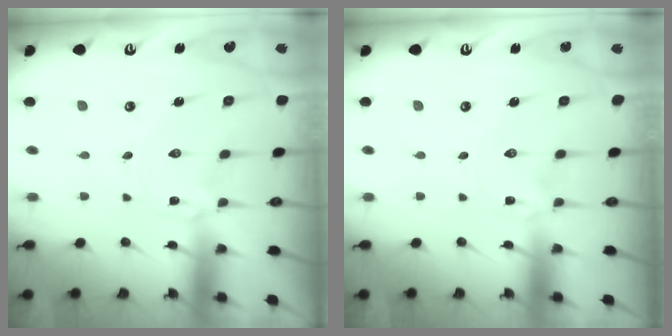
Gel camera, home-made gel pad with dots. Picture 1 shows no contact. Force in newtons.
{"total": 0.0}